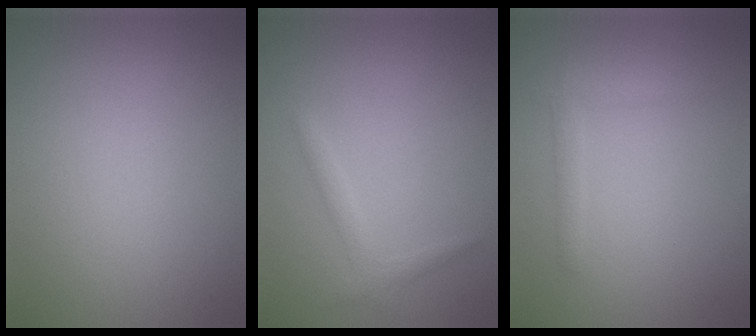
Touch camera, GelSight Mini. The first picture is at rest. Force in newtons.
{"total": 1.5, "press": 1.5, "slide": 0.0}
{"total": 1.4, "press": 1.4, "slide": 0.1}